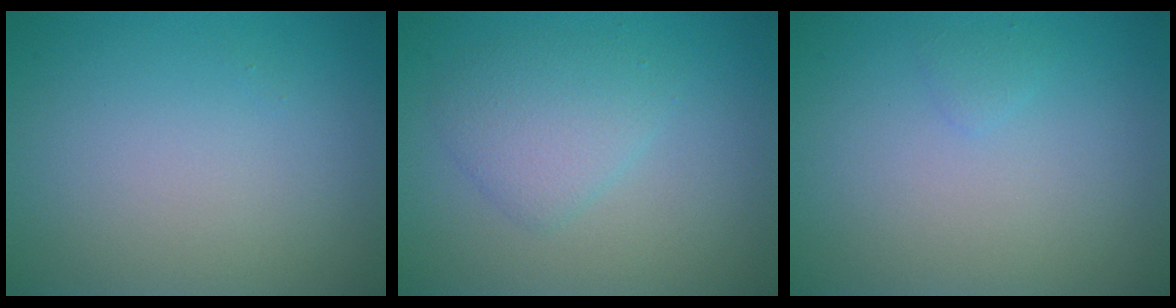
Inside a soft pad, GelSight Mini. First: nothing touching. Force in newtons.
{"total": 2.8, "press": 2.8, "slide": 0.1}
{"total": 0.6, "press": 0.6, "slide": 0.1}